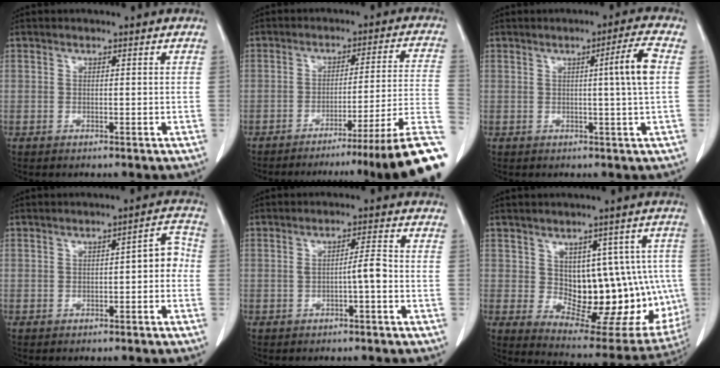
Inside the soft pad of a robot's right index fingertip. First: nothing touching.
{"total": 17.8, "force": [-13.5, -2.5, 11.2], "torque": [-0.060, 0.004, -0.187]}
{"total": 5.5, "force": [0.6, -1.3, 5.3], "torque": [-0.080, 0.000, 0.011]}
{"total": 4.3, "force": [-0.8, 1.5, 3.9], "torque": [-0.046, 0.024, -0.010]}
{"total": 2.9, "force": [-0.8, 0.0, 2.8], "torque": [-0.041, 0.005, -0.012]}
{"total": 17.2, "force": [-0.2, 8.7, 14.9], "torque": [-0.169, 0.016, 0.030]}